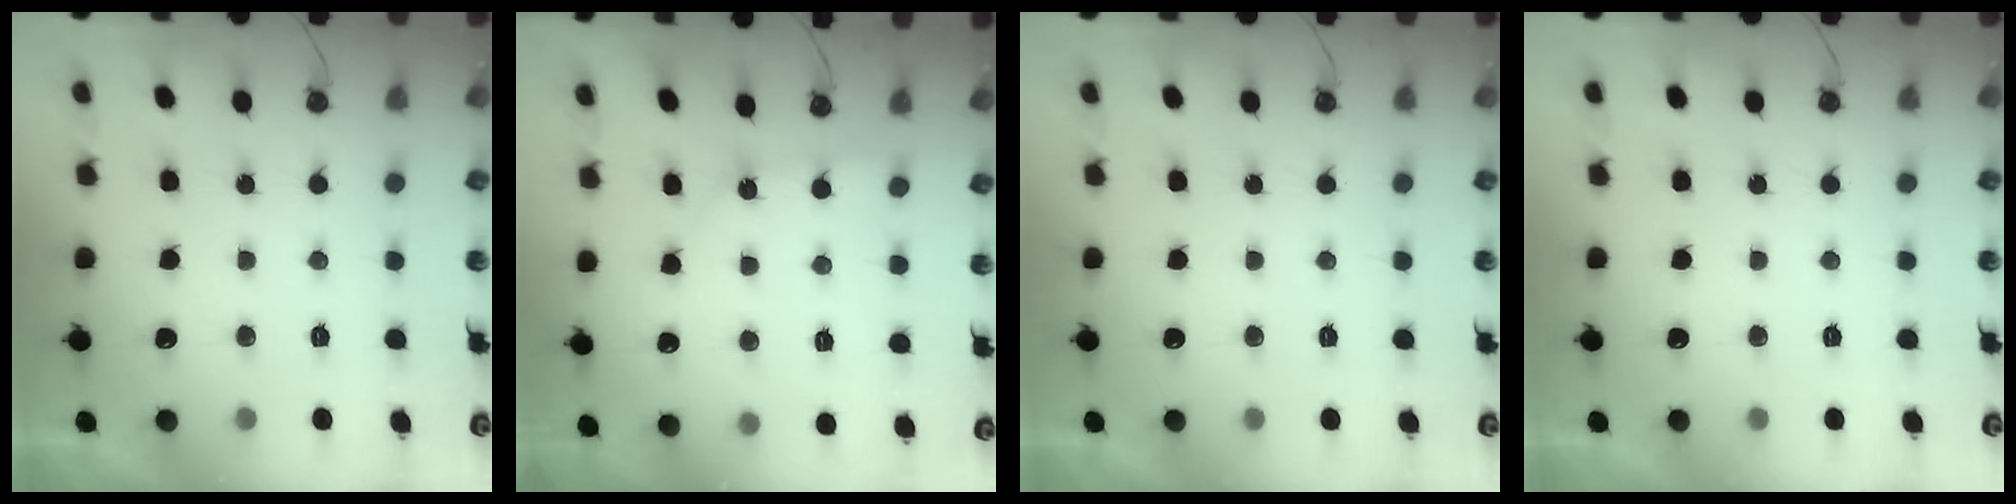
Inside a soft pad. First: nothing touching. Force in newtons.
{"total": 2.2, "press": 2.2, "slide": 0.2}
{"total": 0.0}
{"total": 0.8, "press": 0.5, "slide": 0.6}